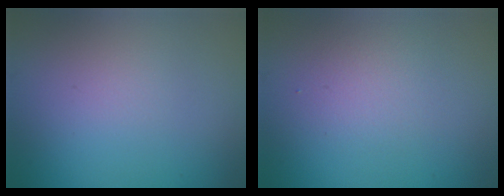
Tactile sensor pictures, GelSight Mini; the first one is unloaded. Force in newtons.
{"total": 1.9, "press": 1.9, "slide": 0.0}